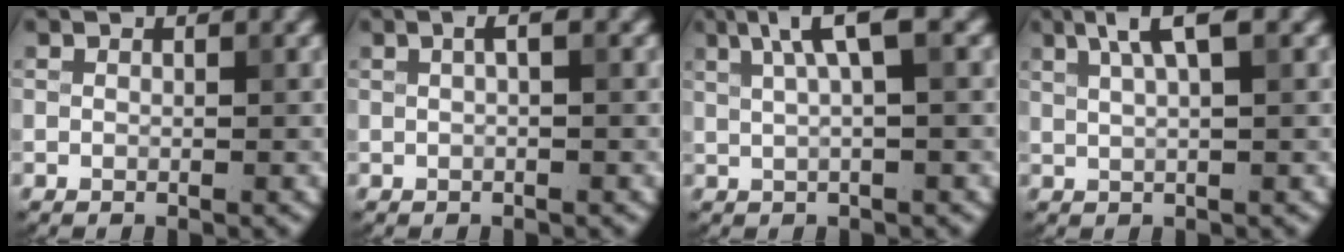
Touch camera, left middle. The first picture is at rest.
{"total": 1.2, "force": [0.3, 0.2, 1.2], "torque": [-0.022, 0.007, 0.002]}
{"total": 4.2, "force": [1.7, 0.8, 3.7], "torque": [-0.059, 0.009, 0.028]}
{"total": 3.3, "force": [1.7, 0.7, 2.8], "torque": [-0.043, 0.003, 0.031]}